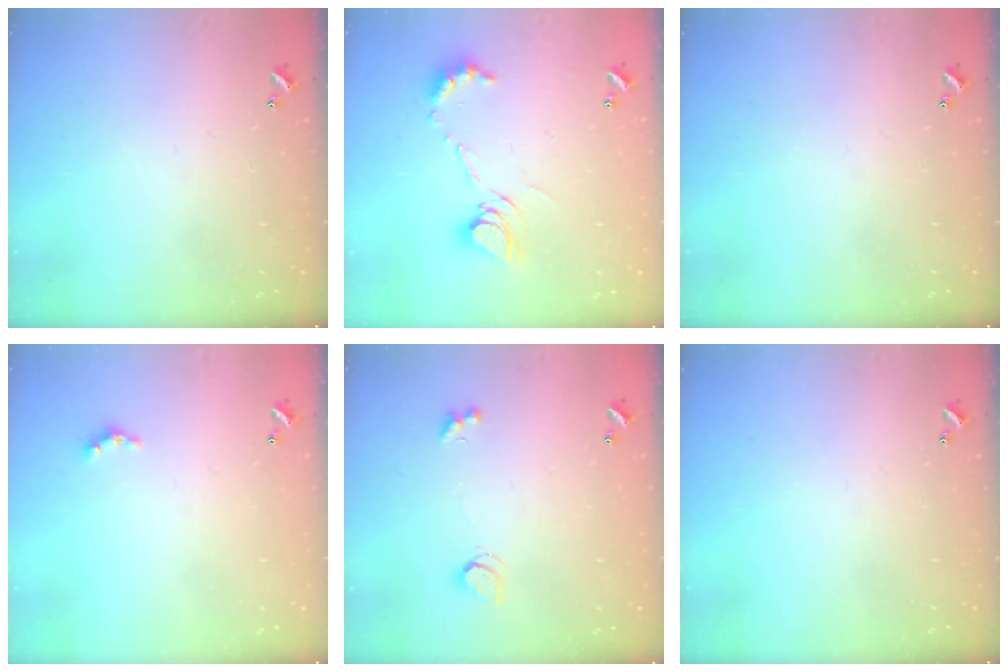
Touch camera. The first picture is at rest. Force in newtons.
{"total": 12.5, "press": 12.4, "slide": 1.7}
{"total": 0.0}
{"total": 2.3, "press": 2.3, "slide": 0.4}
{"total": 2.2, "press": 2.1, "slide": 0.6}
{"total": 0.0}